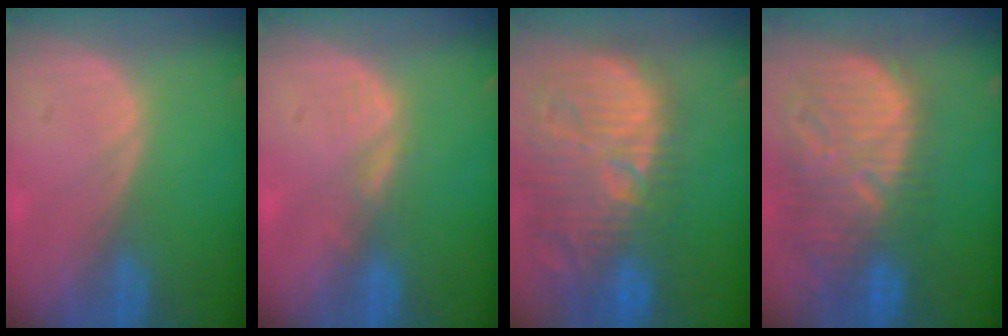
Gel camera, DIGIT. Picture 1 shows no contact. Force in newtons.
{"total": 1.6, "press": 1.6, "slide": 0.2}
{"total": 15.1, "press": 13.2, "slide": 7.4}
{"total": 13.2, "press": 11.5, "slide": 6.7}